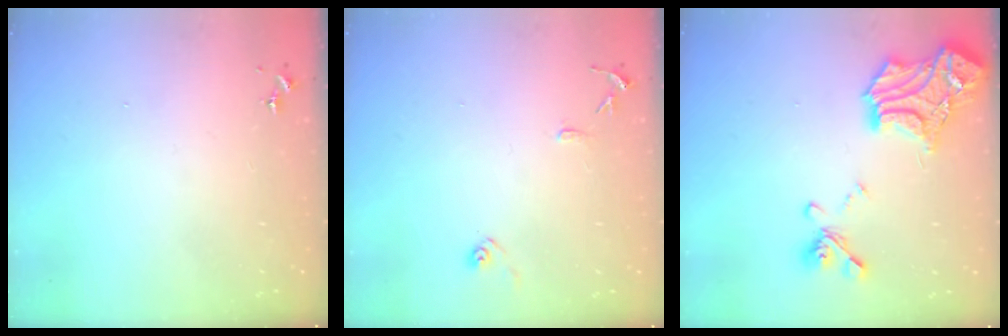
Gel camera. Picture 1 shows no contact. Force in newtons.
{"total": 9.0, "press": 8.9, "slide": 0.8}
{"total": 22.9, "press": 22.8, "slide": 2.3}